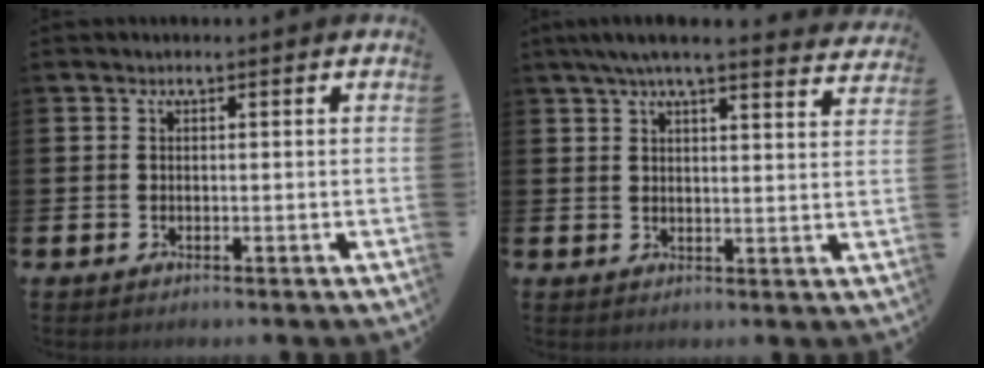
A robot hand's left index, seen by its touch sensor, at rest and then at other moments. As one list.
[{"total": 5.7, "force": [5.3, 0.3, 2.2], "torque": [-0.055, -0.015, 0.094]}]